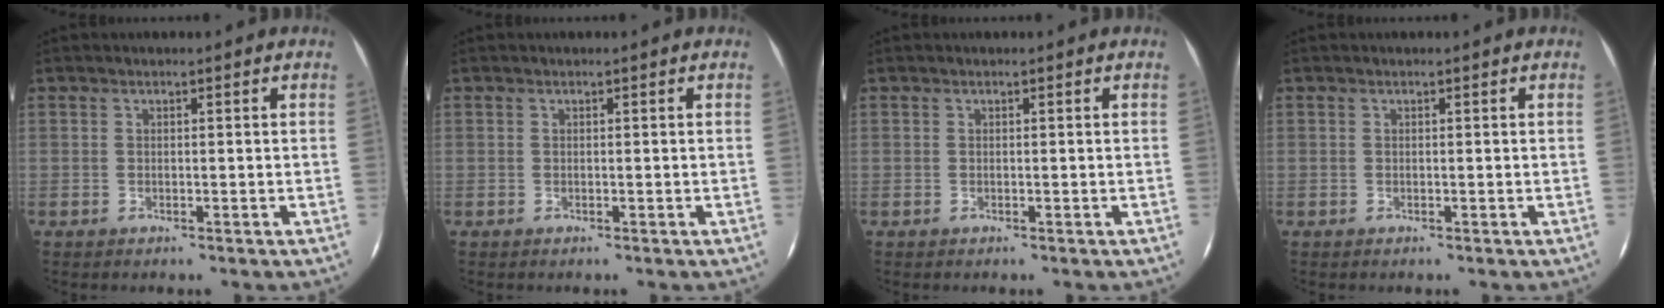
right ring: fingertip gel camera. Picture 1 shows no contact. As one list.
[{"total": 0.0}, {"total": 0.0}, {"total": 0.0}]